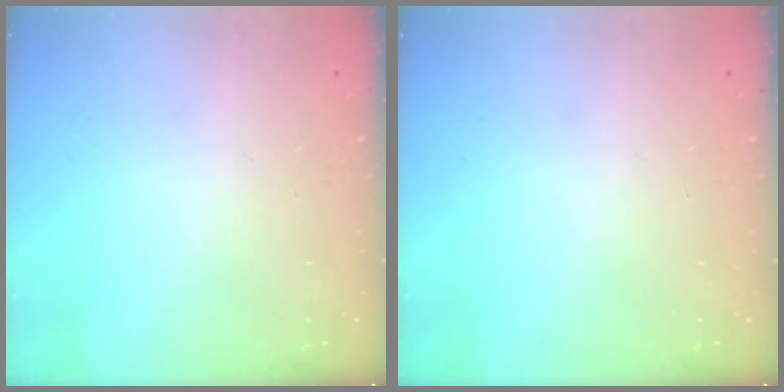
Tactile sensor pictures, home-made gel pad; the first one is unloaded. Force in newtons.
{"total": 0.0}